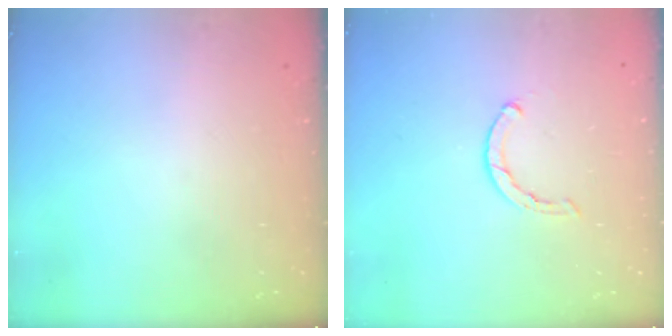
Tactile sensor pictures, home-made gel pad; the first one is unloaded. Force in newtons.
{"total": 0.5, "press": 0.5, "slide": 0.2}